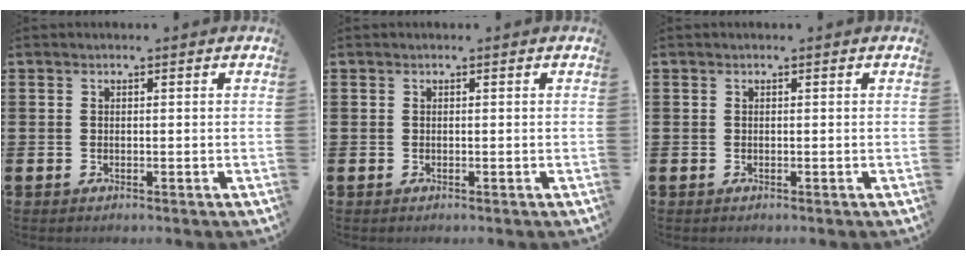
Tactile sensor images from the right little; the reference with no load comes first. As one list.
[{"total": 0.0}, {"total": 0.0}]